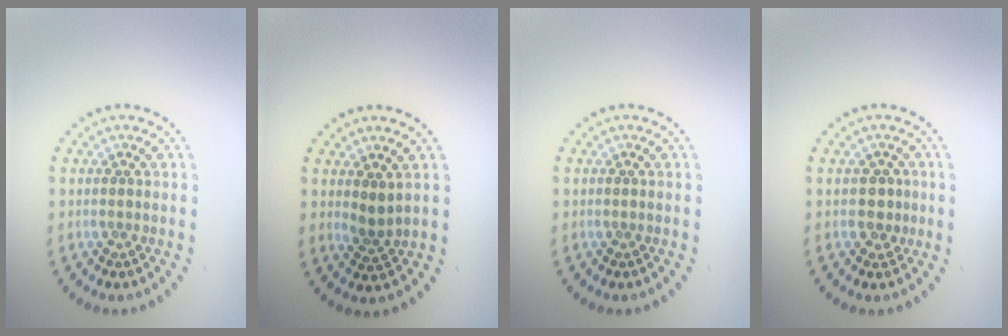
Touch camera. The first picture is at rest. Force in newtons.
{"total": 1.6, "press": 1.4, "slide": 0.9}
{"total": 0.0}
{"total": 1.6, "press": 1.3, "slide": 0.9}